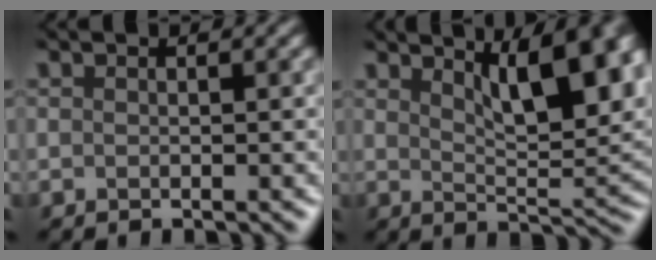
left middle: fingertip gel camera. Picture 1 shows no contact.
{"total": 8.0, "force": [3.7, 1.9, 6.9], "torque": [-0.072, 0.020, 0.061]}